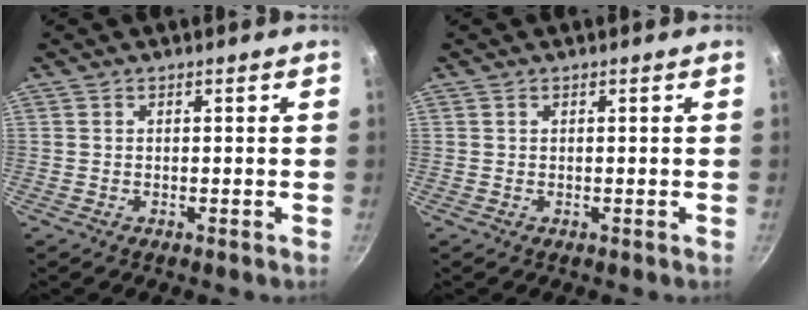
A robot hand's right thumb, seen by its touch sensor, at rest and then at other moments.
{"total": 0.0}